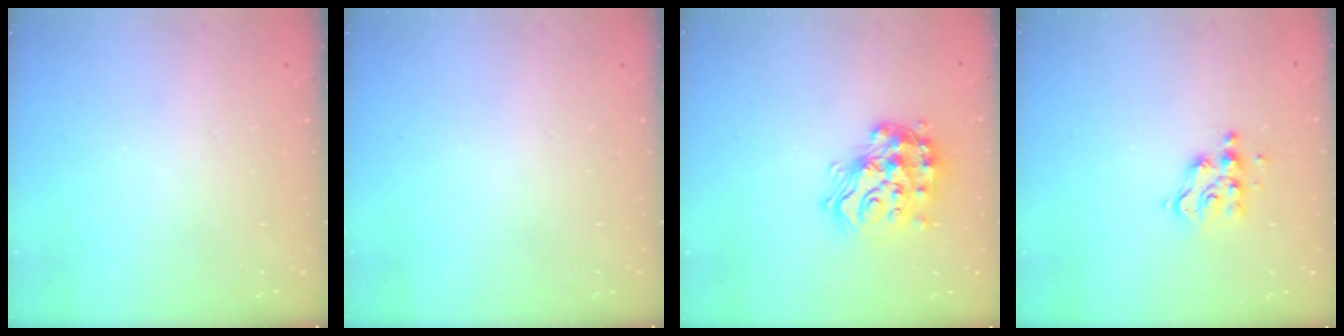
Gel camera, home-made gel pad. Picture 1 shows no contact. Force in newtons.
{"total": 0.0}
{"total": 17.2, "press": 17.2, "slide": 0.9}
{"total": 6.3, "press": 6.3, "slide": 0.2}